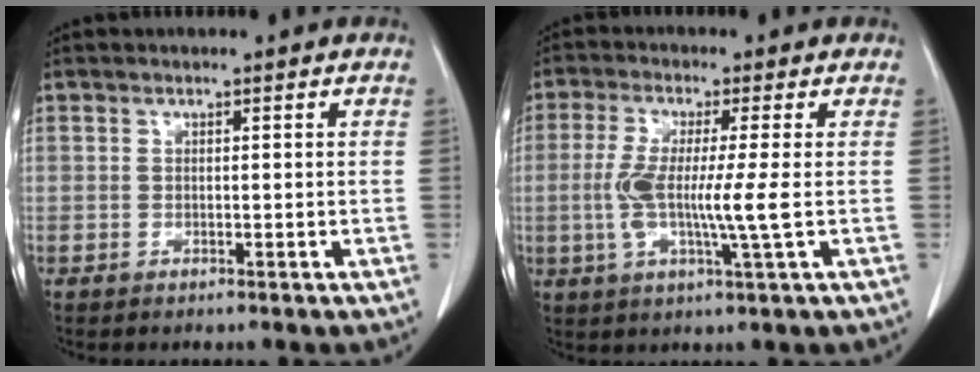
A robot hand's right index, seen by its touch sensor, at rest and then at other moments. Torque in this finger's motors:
{"motor_torque": [1.04, -0.36, 0.28, 0.19]}